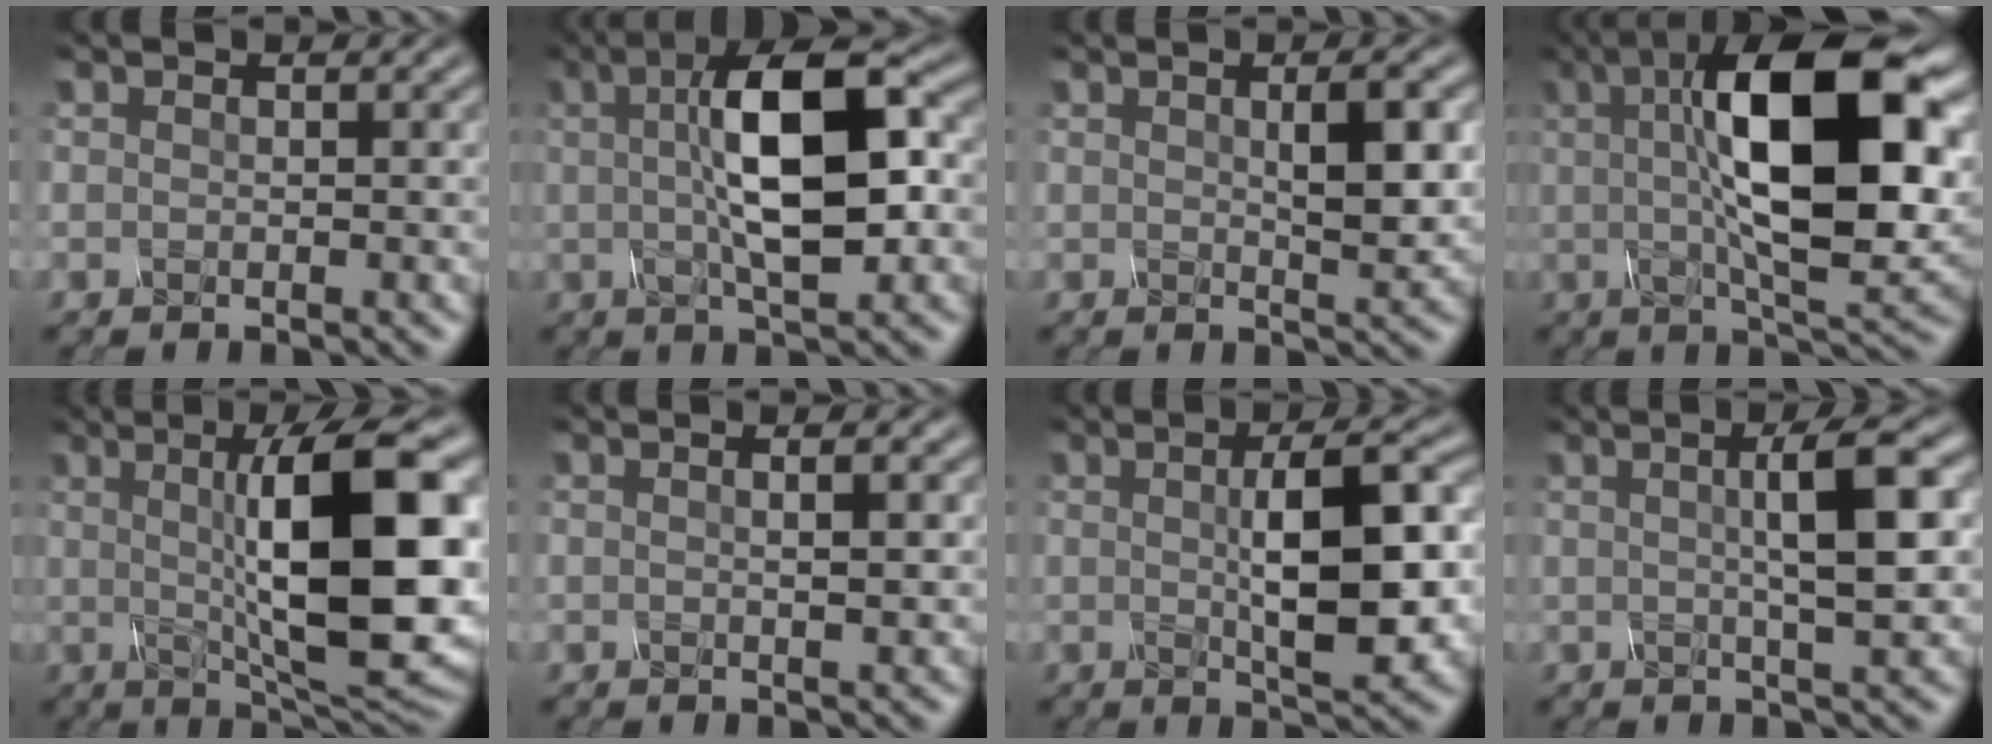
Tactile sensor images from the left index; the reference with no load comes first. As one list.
[{"total": 10.3, "force": [1.4, 3.2, 9.7], "torque": [-0.150, 0.015, 0.015]}, {"total": 4.0, "force": [1.0, 1.1, 3.7], "torque": [-0.061, 0.002, 0.017]}, {"total": 15.1, "force": [2.9, 5.0, 13.9], "torque": [-0.213, 0.009, 0.040]}, {"total": 13.5, "force": [1.1, 3.4, 13.0], "torque": [-0.177, 0.003, 0.016]}, {"total": 2.1, "force": [0.5, 0.6, 1.9], "torque": [-0.017, 0.002, -0.002]}, {"total": 8.1, "force": [0.6, 2.2, 7.7], "torque": [-0.117, 0.006, 0.006]}, {"total": 6.4, "force": [1.3, 1.3, 6.1], "torque": [-0.082, 0.012, 0.014]}]